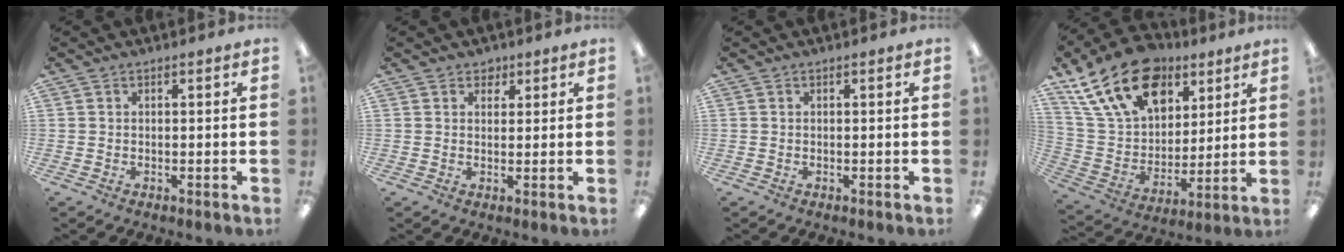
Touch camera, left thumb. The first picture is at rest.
{"total": 2.7, "force": [1.9, 1.8, 0.5], "torque": [0.002, -0.004, 0.031]}
{"total": 0.0}
{"total": 21.4, "force": [12.3, 13.3, 11.4], "torque": [-0.199, -0.051, 0.228]}